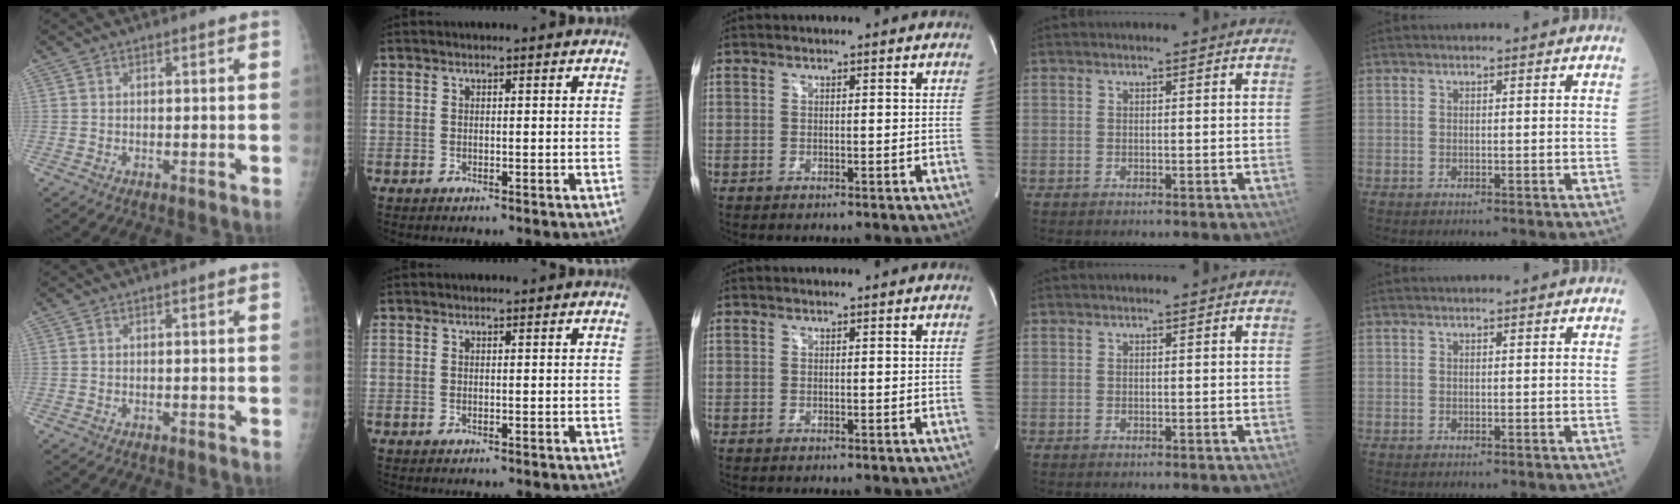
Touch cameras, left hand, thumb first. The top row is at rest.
{}